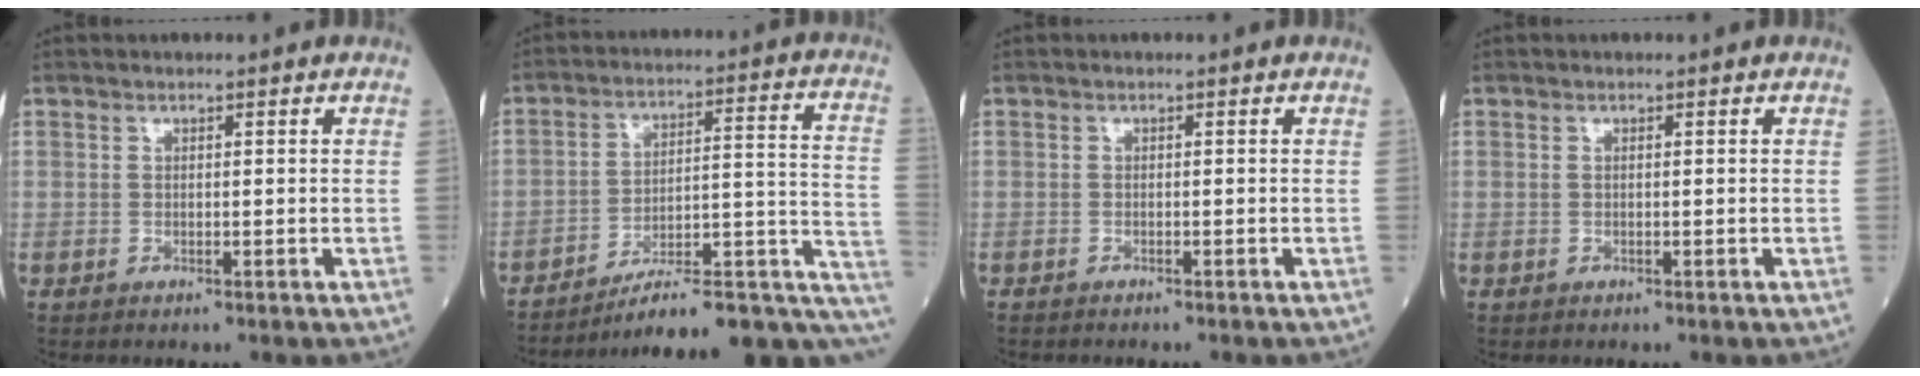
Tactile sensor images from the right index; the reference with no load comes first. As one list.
[{"total": 18.8, "force": [-14.1, 3.8, 11.9], "torque": [-0.088, 0.056, -0.193]}, {"total": 1.0, "force": [-1.0, 0.2, 0.2], "torque": [-0.006, 0.000, -0.016]}, {"total": 0.0}]